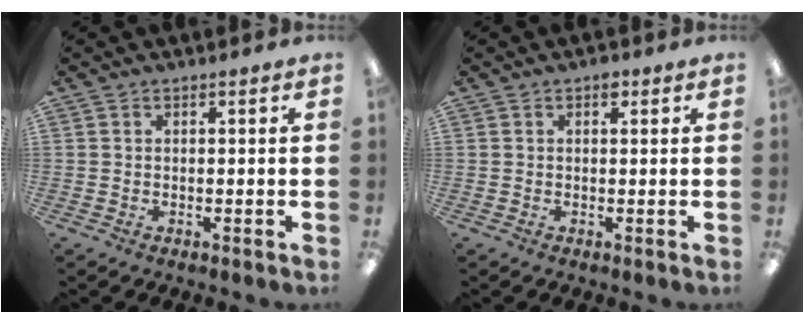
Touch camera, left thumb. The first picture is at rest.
{"total": 1.8, "force": [0.9, 1.0, 1.0], "torque": [-0.006, -0.003, 0.013]}